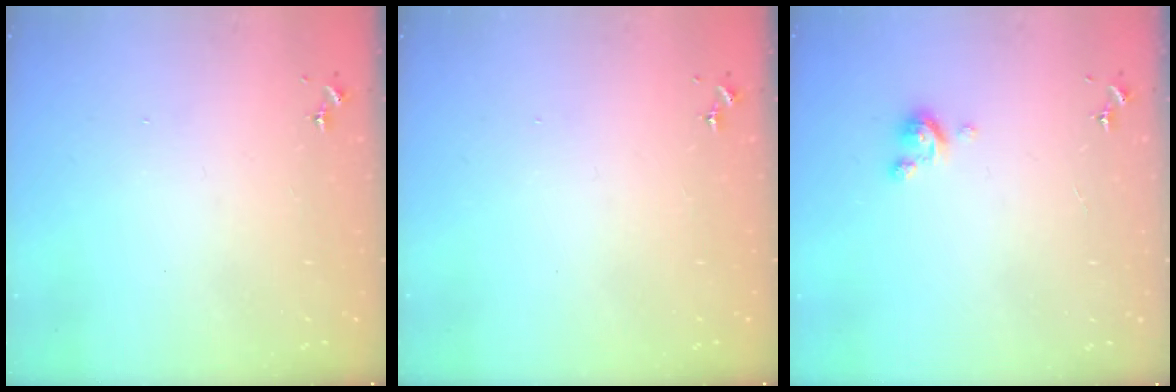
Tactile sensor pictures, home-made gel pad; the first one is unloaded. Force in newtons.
{"total": 0.0}
{"total": 3.0, "press": 3.0, "slide": 0.3}